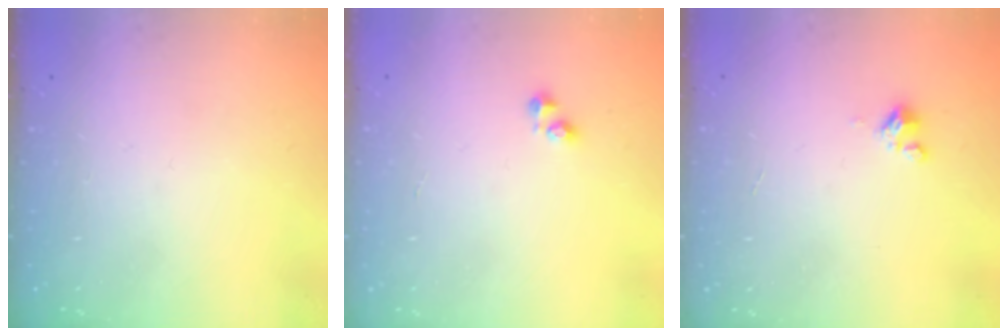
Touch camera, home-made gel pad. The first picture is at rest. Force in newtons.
{"total": 2.2, "press": 2.2, "slide": 0.3}
{"total": 0.9, "press": 0.9, "slide": 0.2}